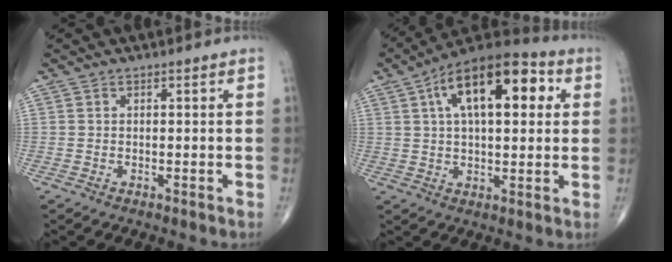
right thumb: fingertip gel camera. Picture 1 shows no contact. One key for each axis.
{"total": 18.9, "fx": 5.7, "fy": 8.8, "fz": 15.7, "tx": -0.226, "ty": 0.021, "tz": 0.080}